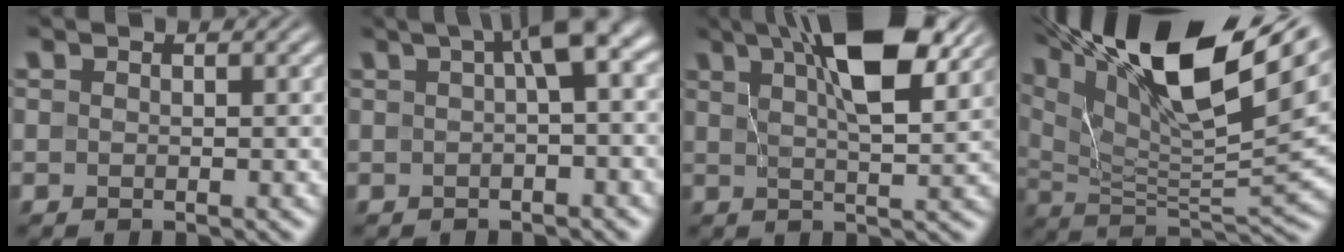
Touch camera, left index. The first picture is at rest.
{"total": 4.7, "force": [1.2, 0.9, 4.5], "torque": [-0.053, 0.025, 0.011]}
{"total": 10.4, "force": [5.2, 3.0, 8.5], "torque": [-0.124, 0.024, 0.071]}
{"total": 17.2, "force": [10.6, 4.9, 12.7], "torque": [-0.243, 0.030, 0.189]}